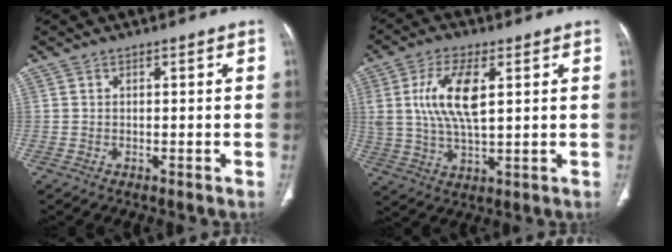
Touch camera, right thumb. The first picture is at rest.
{"total": 11.4, "force": [2.9, 4.7, 10.0], "torque": [-0.204, -0.008, 0.059]}